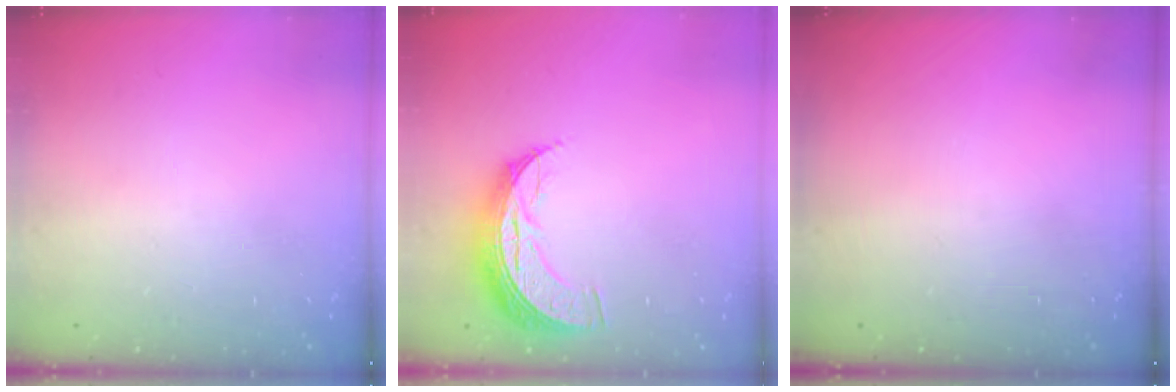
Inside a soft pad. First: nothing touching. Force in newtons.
{"total": 10.1, "press": 10.1, "slide": 0.7}
{"total": 0.0}